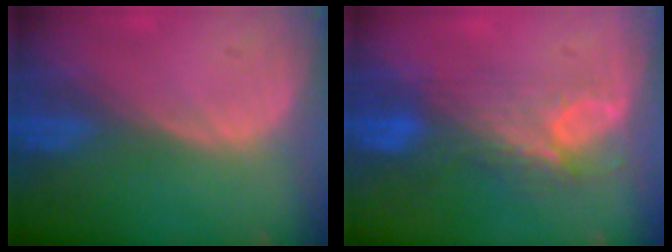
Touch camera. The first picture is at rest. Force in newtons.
{"total": 7.6, "press": 6.6, "slide": 3.7}